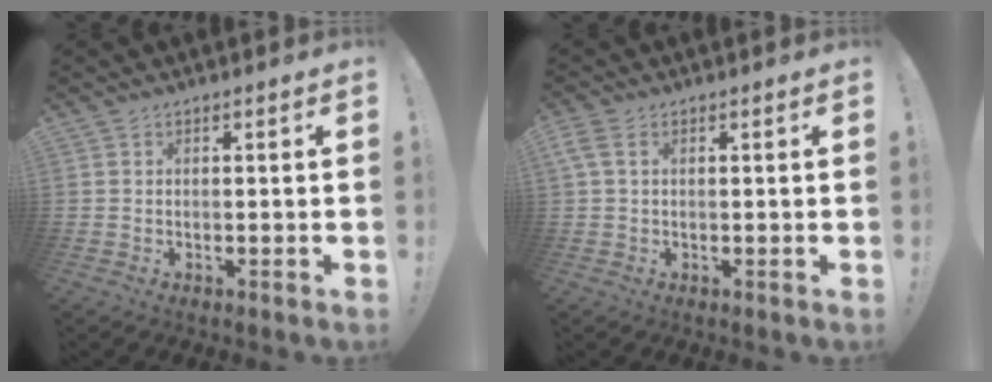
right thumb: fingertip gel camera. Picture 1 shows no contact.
{"total": 3.6, "force": [1.2, 2.3, 2.4], "torque": [-0.048, -0.001, 0.022]}